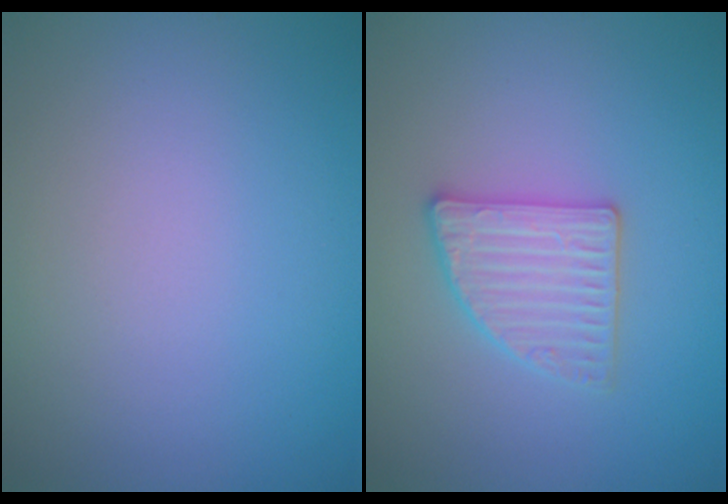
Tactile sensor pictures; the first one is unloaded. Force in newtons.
{"total": 2.8, "press": 2.8, "slide": 0.4}